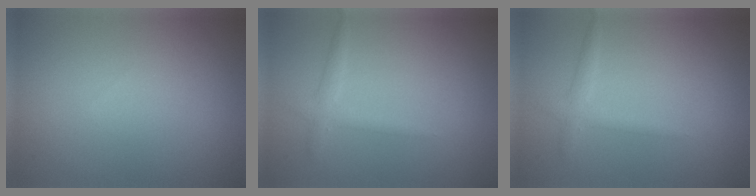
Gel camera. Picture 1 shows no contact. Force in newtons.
{"total": 0.9, "press": 0.9, "slide": 0.1}
{"total": 0.9, "press": 0.9, "slide": 0.1}